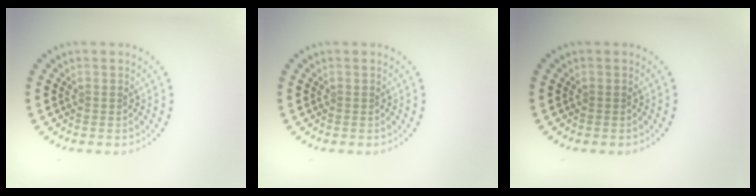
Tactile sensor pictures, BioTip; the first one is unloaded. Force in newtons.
{"total": 0.0}
{"total": 0.0}